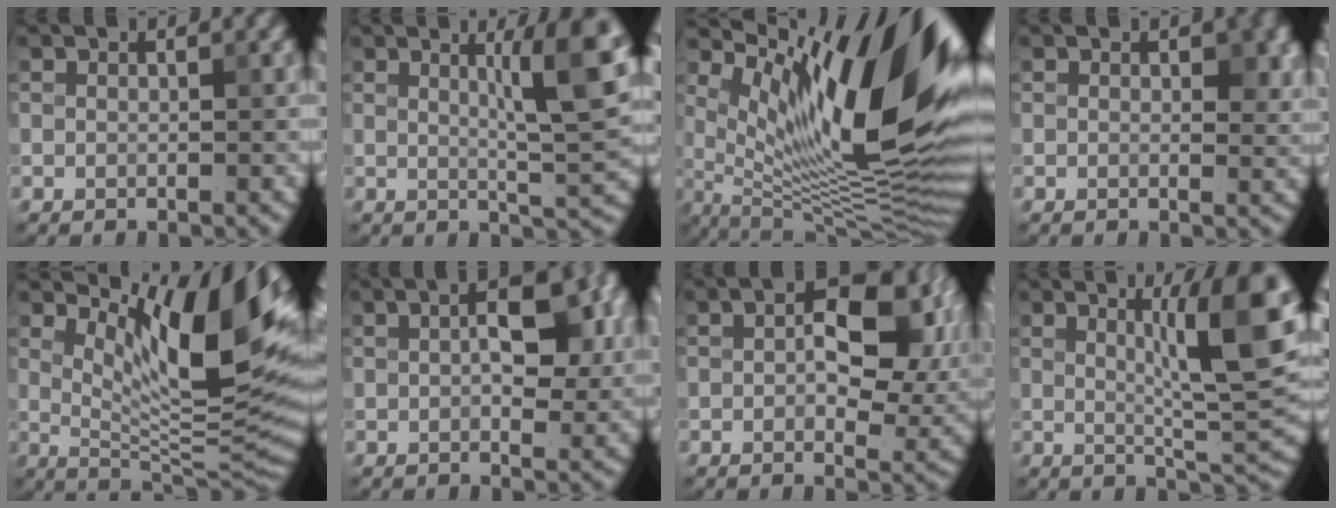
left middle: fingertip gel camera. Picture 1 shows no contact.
{"total": 6.1, "force": [2.1, 1.0, 5.6], "torque": [-0.076, 0.000, 0.037]}
{"total": 16.5, "force": [6.6, 5.0, 14.3], "torque": [-0.222, 0.001, 0.120]}
{"total": 2.4, "force": [0.8, 1.6, 1.7], "torque": [-0.022, -0.003, 0.011]}
{"total": 12.0, "force": [5.3, 3.7, 10.1], "torque": [-0.148, -0.006, 0.101]}
{"total": 6.0, "force": [1.4, 2.9, 5.1], "torque": [-0.071, 0.010, 0.021]}
{"total": 9.3, "force": [1.9, 5.0, 7.6], "torque": [-0.093, 0.011, 0.025]}
{"total": 8.4, "force": [2.7, 1.4, 7.9], "torque": [-0.111, 0.001, 0.050]}